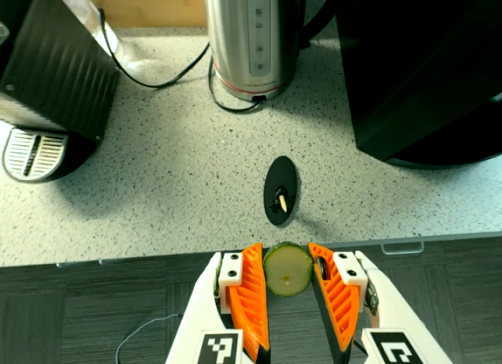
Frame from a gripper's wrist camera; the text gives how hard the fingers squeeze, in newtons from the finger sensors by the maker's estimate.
{"total": 7.7, "left": 7.5, "right": 7.8}